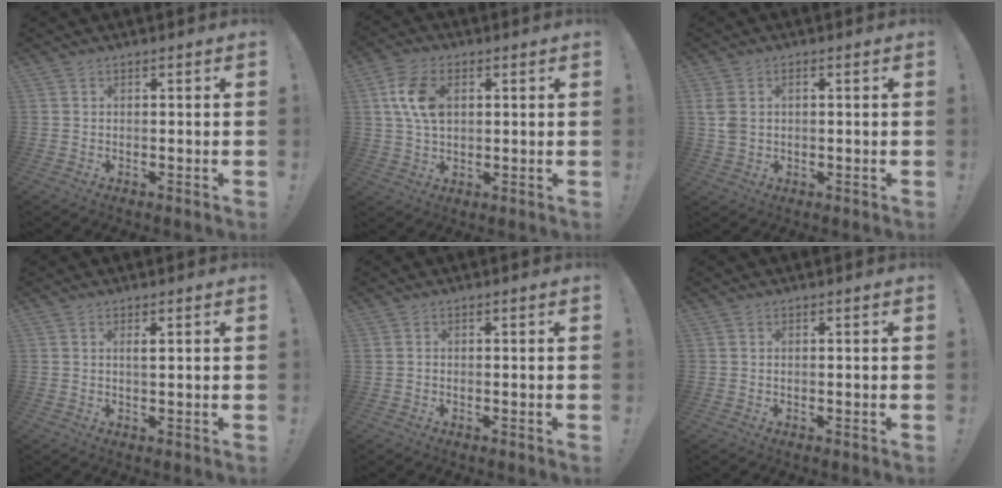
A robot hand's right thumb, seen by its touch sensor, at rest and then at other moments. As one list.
[{"total": 10.6, "force": [2.5, 6.9, 7.7], "torque": [-0.143, 0.003, 0.045]}, {"total": 3.9, "force": [0.6, 2.8, 2.7], "torque": [-0.052, 0.003, 0.012]}, {"total": 1.3, "force": [0.4, 0.2, 1.3], "torque": [-0.015, -0.005, 0.003]}, {"total": 0.8, "force": [-0.3, 0.7, 0.2], "torque": [-0.002, 0.002, -0.005]}, {"total": 0.0}]